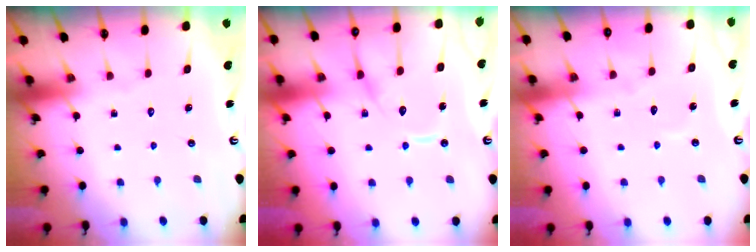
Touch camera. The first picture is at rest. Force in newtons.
{"total": 13.5, "press": 13.4, "slide": 1.3}
{"total": 3.3, "press": 3.3, "slide": 0.2}